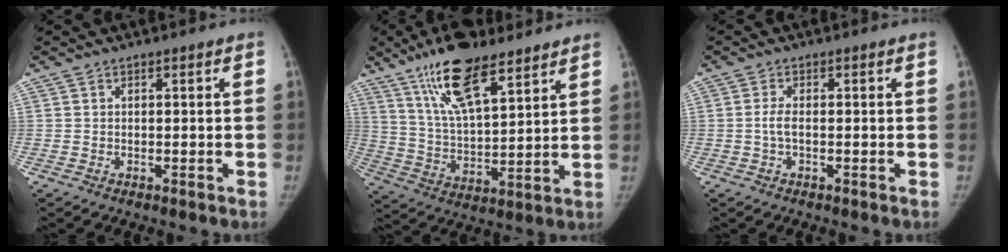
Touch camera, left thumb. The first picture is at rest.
{"total": 16.6, "force": [11.0, 5.6, 11.2], "torque": [-0.179, -0.046, 0.204]}
{"total": 2.2, "force": [-0.2, 0.8, 2.0], "torque": [-0.049, 0.002, -0.005]}